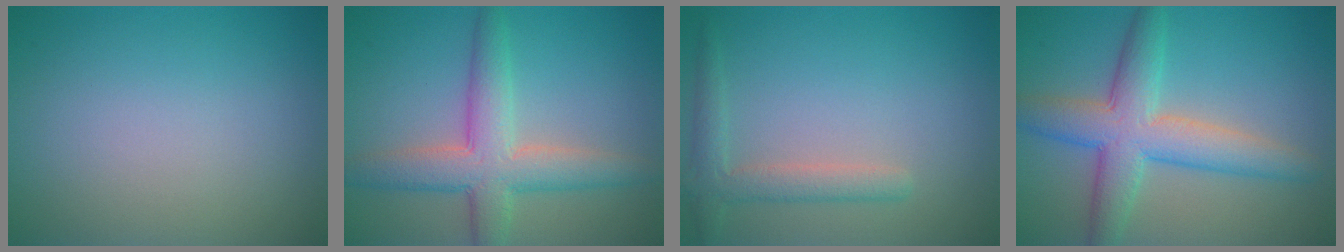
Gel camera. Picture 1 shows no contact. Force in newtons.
{"total": 5.7, "press": 5.7, "slide": 0.2}
{"total": 2.6, "press": 2.5, "slide": 0.2}
{"total": 6.5, "press": 6.5, "slide": 0.1}